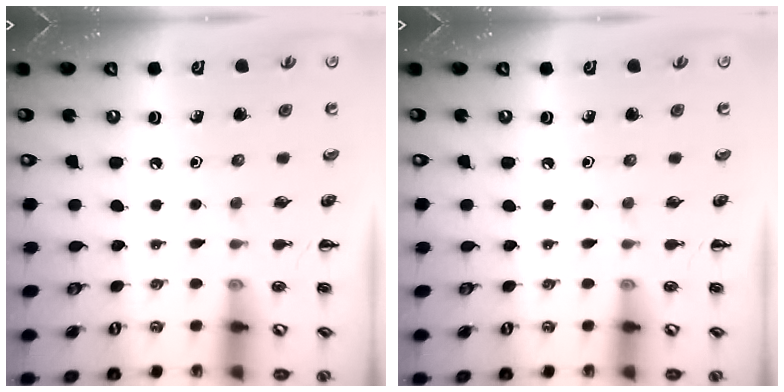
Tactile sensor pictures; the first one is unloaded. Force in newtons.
{"total": 0.0}